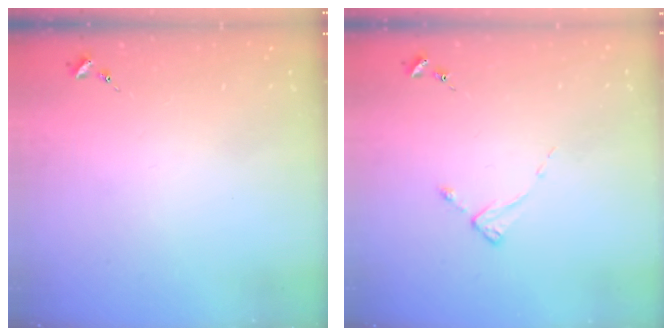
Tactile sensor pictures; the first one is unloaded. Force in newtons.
{"total": 1.9, "press": 1.8, "slide": 0.3}